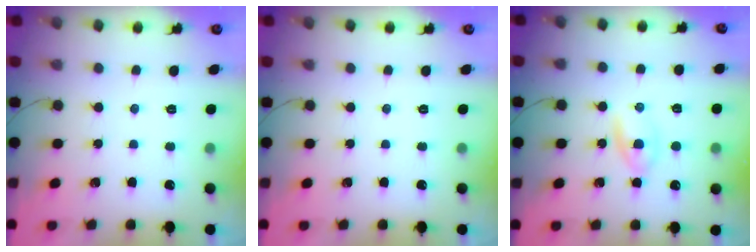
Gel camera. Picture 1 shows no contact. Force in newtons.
{"total": 0.0}
{"total": 2.3, "press": 2.1, "slide": 1.0}